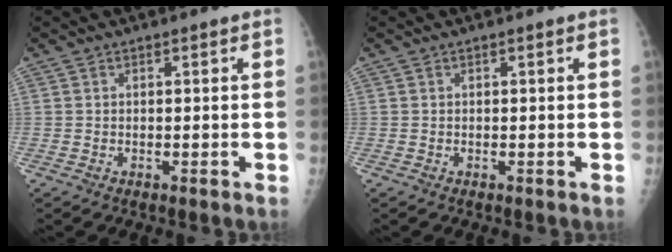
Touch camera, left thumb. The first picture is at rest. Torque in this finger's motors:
{"motor_torque": [0.00, 0.00, 0.00, 0.00, 0.00]}